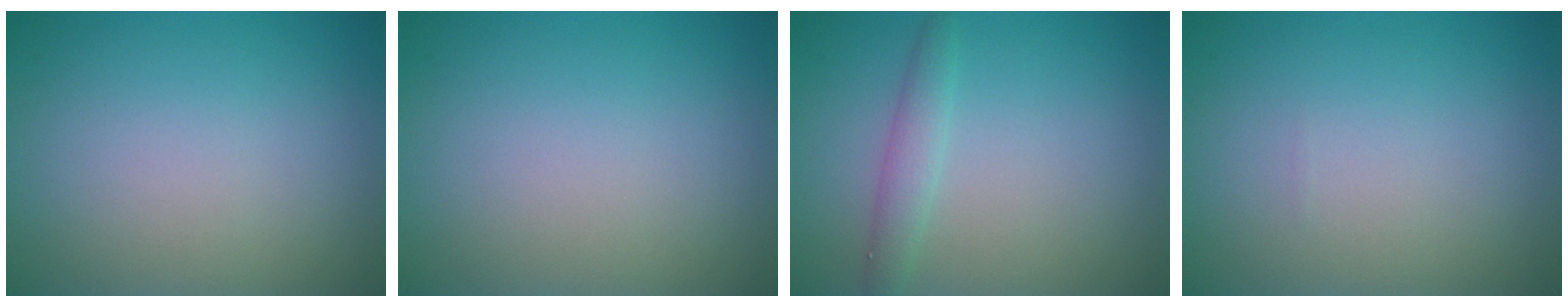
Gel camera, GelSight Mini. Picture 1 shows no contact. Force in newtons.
{"total": 0.0}
{"total": 1.9, "press": 1.9, "slide": 0.1}
{"total": 0.0}